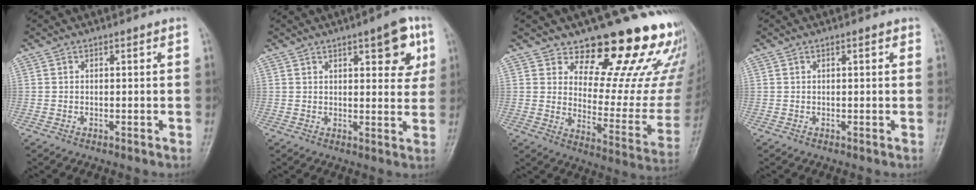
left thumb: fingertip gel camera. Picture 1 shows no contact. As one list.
[{"total": 8.7, "force": [4.0, 3.1, 7.1], "torque": [-0.064, -0.014, 0.047]}, {"total": 22.7, "force": [17.4, 8.7, 11.8], "torque": [-0.102, -0.127, 0.224]}, {"total": 1.0, "force": [0.5, 0.3, 0.8], "torque": [-0.011, 0.002, 0.005]}]